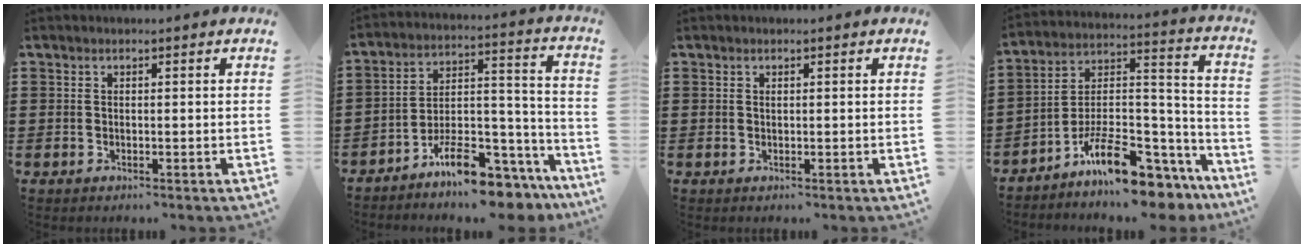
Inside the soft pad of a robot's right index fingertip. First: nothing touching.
{"total": 10.6, "force": [-9.5, 2.4, 4.0], "torque": [-0.050, 0.038, -0.178]}
{"total": 0.0}
{"total": 12.0, "force": [-9.8, 3.2, 6.1], "torque": [-0.097, 0.036, -0.186]}